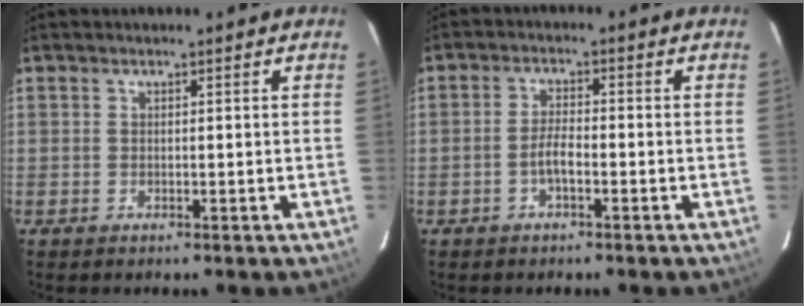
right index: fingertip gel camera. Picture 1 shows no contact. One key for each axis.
{"total": 2.9, "fx": -1.5, "fy": 0.7, "fz": 2.5, "tx": -0.053, "ty": 0.005, "tz": -0.028}